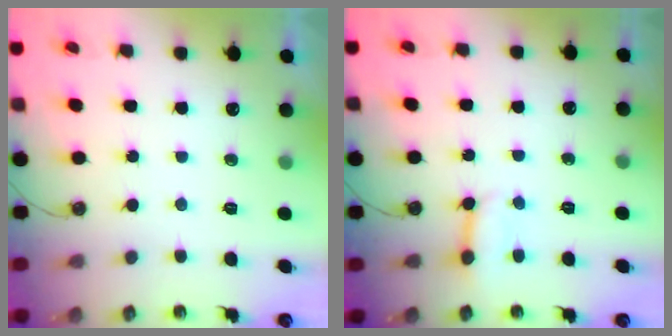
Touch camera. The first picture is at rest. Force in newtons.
{"total": 3.0, "press": 2.9, "slide": 0.6}